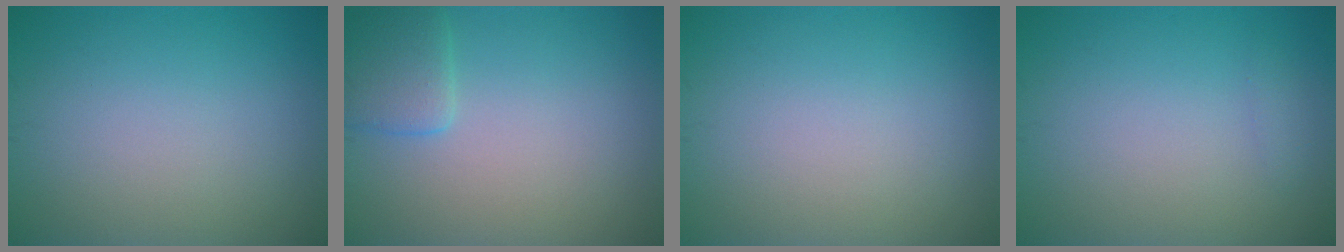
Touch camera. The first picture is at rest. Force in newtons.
{"total": 2.4, "press": 2.4, "slide": 0.2}
{"total": 0.0}
{"total": 0.5, "press": 0.5, "slide": 0.1}